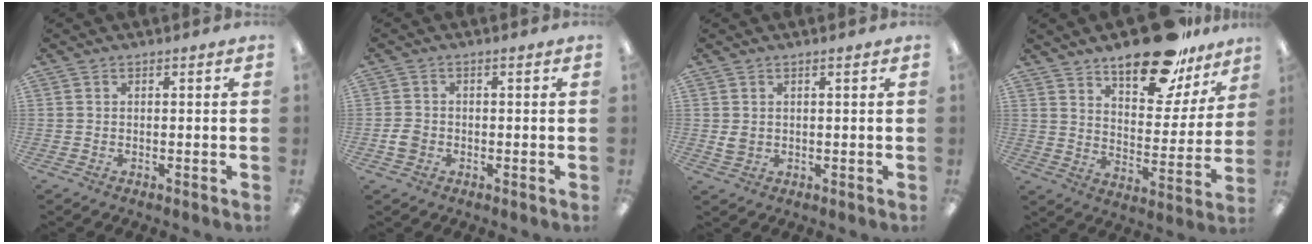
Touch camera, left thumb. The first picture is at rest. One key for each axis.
{"total": 2.9, "fx": -0.8, "fy": 2.3, "fz": 1.6, "tx": -0.027, "ty": 0.006, "tz": -0.014}
{"total": 2.4, "fx": 0.8, "fy": 1.8, "fz": 1.4, "tx": -0.022, "ty": 0.001, "tz": 0.011}
{"total": 18.5, "fx": 14.2, "fy": 7.1, "fz": 9.5, "tx": -0.133, "ty": -0.087, "tz": 0.240}